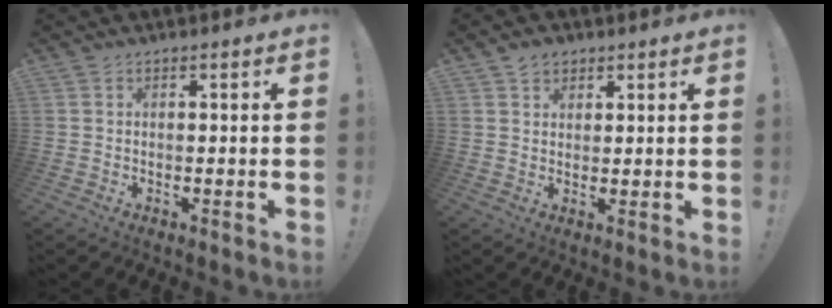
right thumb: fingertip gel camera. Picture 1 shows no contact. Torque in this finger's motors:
{"motor_torque": [-0.15, 0.03, -0.31, -0.01, 0.00]}